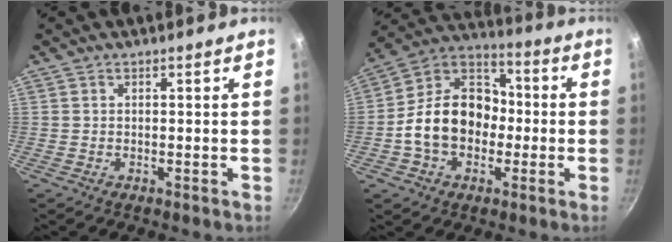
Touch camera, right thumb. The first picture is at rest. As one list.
[{"total": 16.4, "force": [-2.3, 12.4, 10.4], "torque": [-0.142, 0.047, -0.057]}]